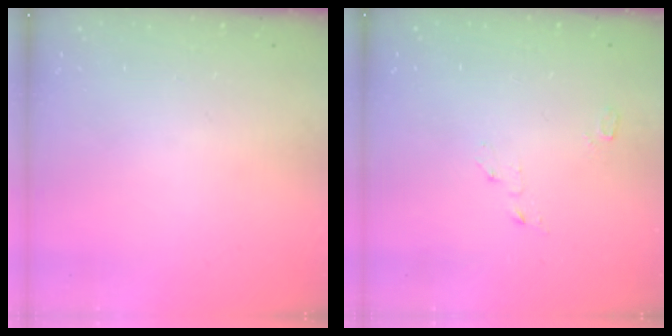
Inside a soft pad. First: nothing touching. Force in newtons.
{"total": 2.6, "press": 2.6, "slide": 0.2}